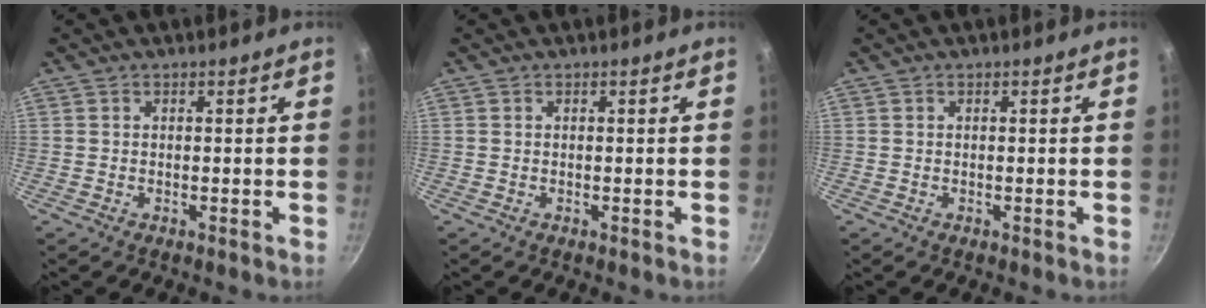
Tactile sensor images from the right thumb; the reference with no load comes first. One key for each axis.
{"total": 0.0}
{"total": 0.0}